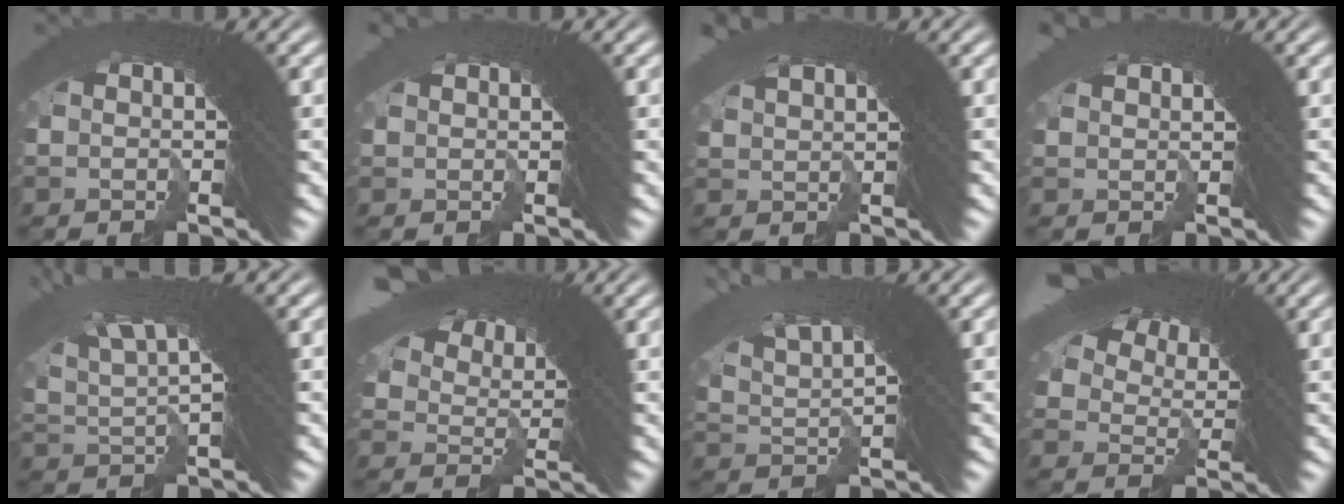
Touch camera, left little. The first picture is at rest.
{"total": 4.4, "force": [-0.8, -3.7, -2.2], "torque": [0.062, -0.005, -0.002]}
{"total": 1.5, "force": [1.2, -0.1, 0.8], "torque": [0.004, 0.006, 0.025]}
{"total": 0.7, "force": [-0.1, -0.5, -0.5], "torque": [0.018, -0.008, 0.005]}
{"total": 5.2, "force": [3.9, 0.6, 3.3], "torque": [-0.066, 0.022, 0.069]}
{"total": 4.3, "force": [3.2, 1.8, 2.1], "torque": [-0.038, -0.006, 0.062]}
{"total": 4.9, "force": [4.0, 0.3, 2.8], "torque": [-0.050, 0.018, 0.072]}
{"total": 5.2, "force": [2.2, 3.7, 2.9], "torque": [-0.048, -0.011, 0.044]}